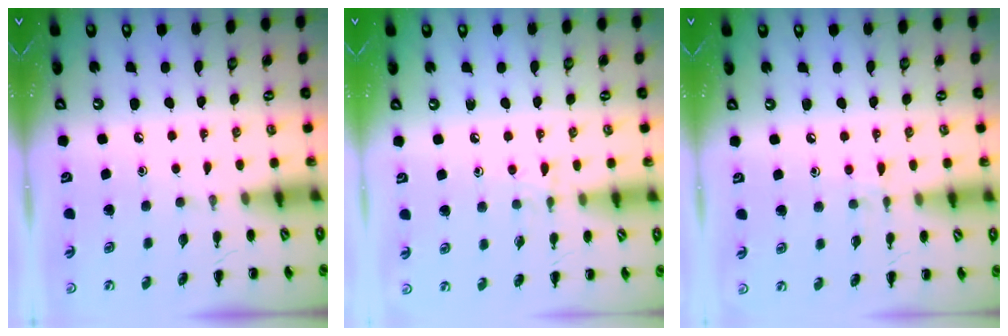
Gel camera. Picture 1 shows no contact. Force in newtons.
{"total": 5.9, "press": 5.7, "slide": 1.5}
{"total": 4.4, "press": 4.1, "slide": 1.6}